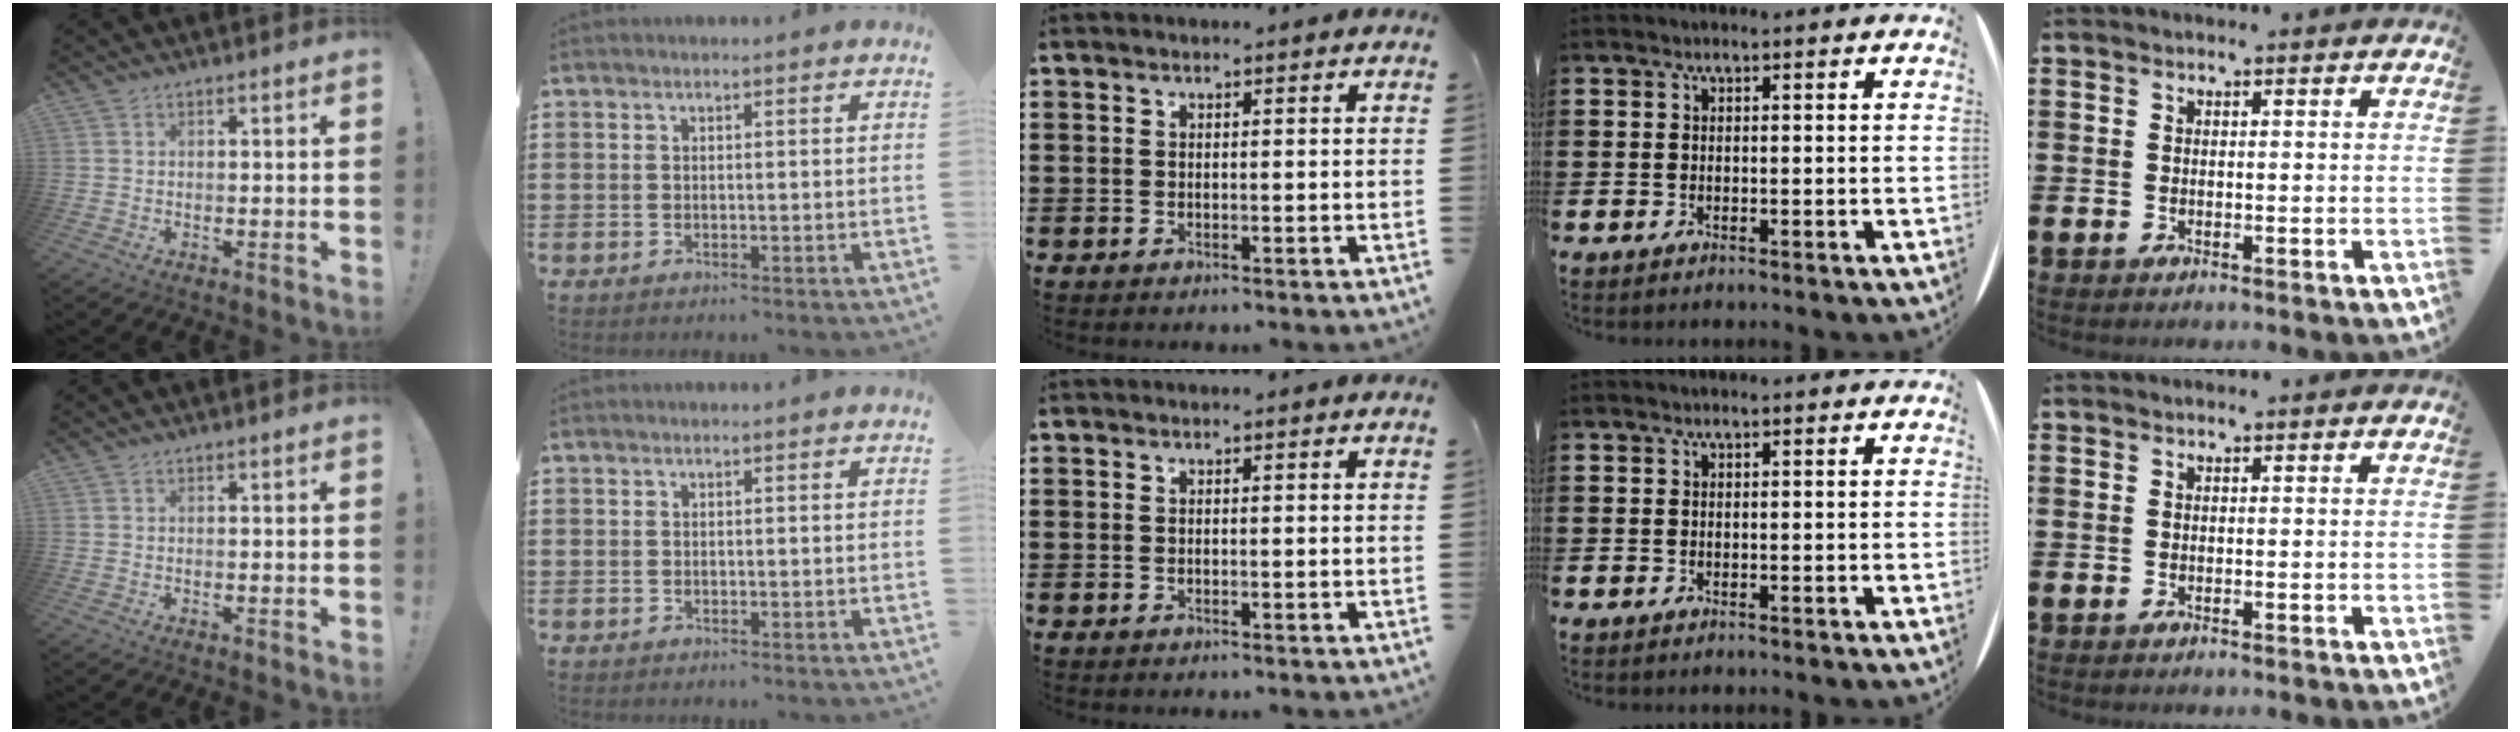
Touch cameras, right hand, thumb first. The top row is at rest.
{}